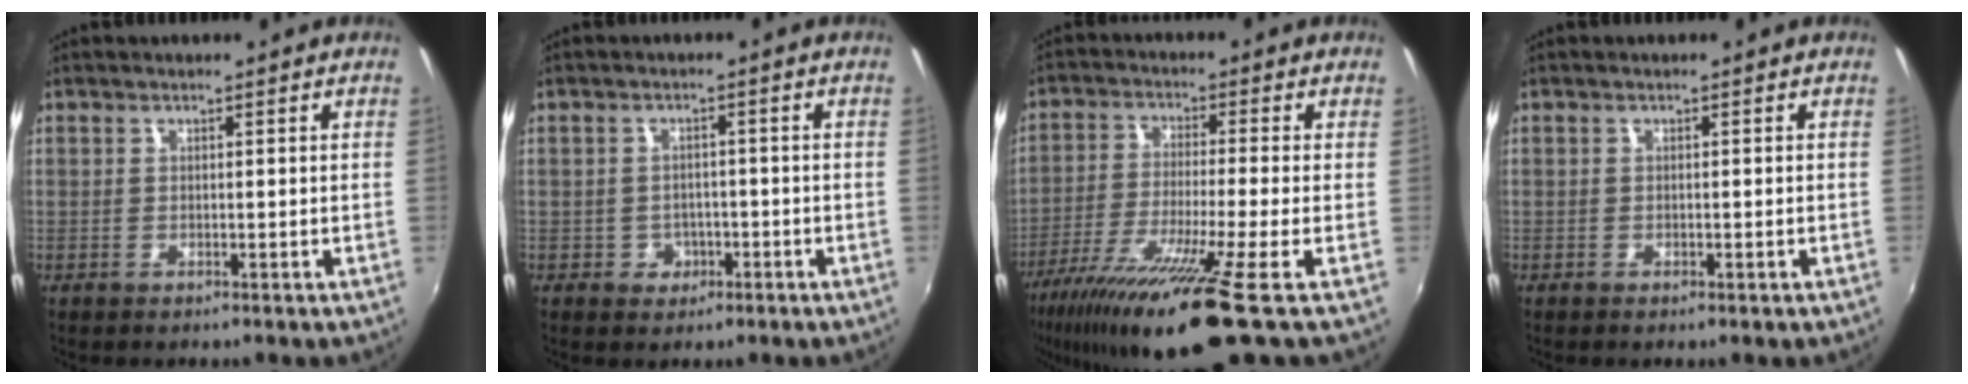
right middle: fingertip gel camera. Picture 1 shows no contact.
{"total": 3.6, "force": [-1.4, 3.2, 0.7], "torque": [-0.018, 0.004, -0.017]}
{"total": 16.3, "force": [-10.9, -0.9, 12.1], "torque": [-0.252, -0.054, -0.191]}
{"total": 0.6, "force": [-0.4, 0.3, 0.3], "torque": [-0.005, -0.004, -0.008]}